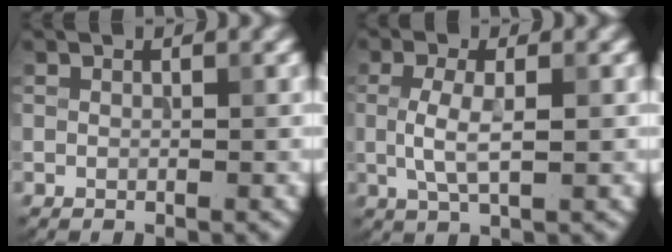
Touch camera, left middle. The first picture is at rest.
{"total": 3.2, "force": [0.0, 1.0, 3.1], "torque": [-0.068, -0.001, -0.001]}